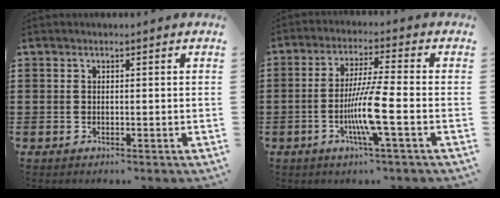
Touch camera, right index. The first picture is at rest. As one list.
[{"total": 8.4, "force": [-2.6, 0.1, 8.0], "torque": [-0.162, -0.018, -0.054]}]